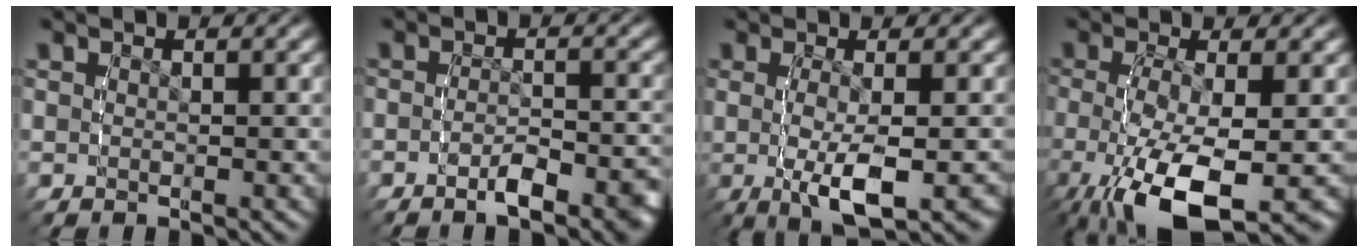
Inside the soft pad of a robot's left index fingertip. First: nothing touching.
{"total": 3.5, "force": [-2.7, 1.1, 2.0], "torque": [-0.041, 0.000, -0.052]}
{"total": 6.1, "force": [-1.6, 2.2, 5.5], "torque": [-0.109, -0.015, -0.018]}
{"total": 8.9, "force": [-4.2, 4.2, 6.6], "torque": [-0.151, -0.044, -0.042]}